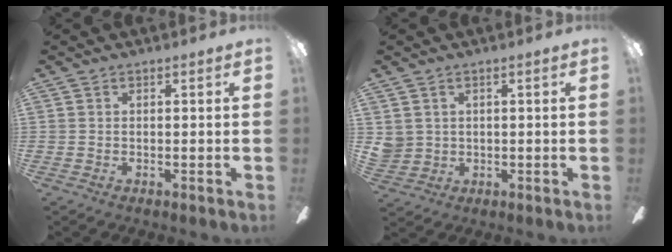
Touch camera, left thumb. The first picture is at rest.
{"total": 3.3, "force": [1.4, 2.9, 0.0], "torque": [-0.012, 0.004, 0.028]}